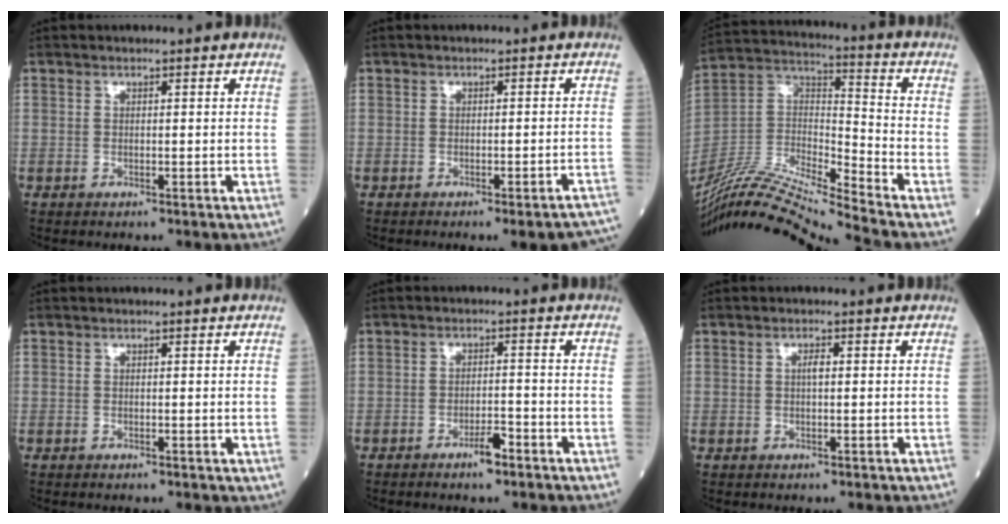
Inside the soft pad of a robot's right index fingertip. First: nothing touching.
{"total": 8.0, "force": [-7.2, 0.3, 3.5], "torque": [-0.024, -0.001, -0.079]}
{"total": 17.5, "force": [-16.1, -1.8, 6.6], "torque": [-0.130, 0.015, -0.302]}
{"total": 0.0}
{"total": 3.0, "force": [-2.1, 0.5, 2.1], "torque": [-0.032, 0.002, -0.036]}
{"total": 1.1, "force": [0.1, 0.3, 1.1], "torque": [-0.020, 0.002, 0.001]}